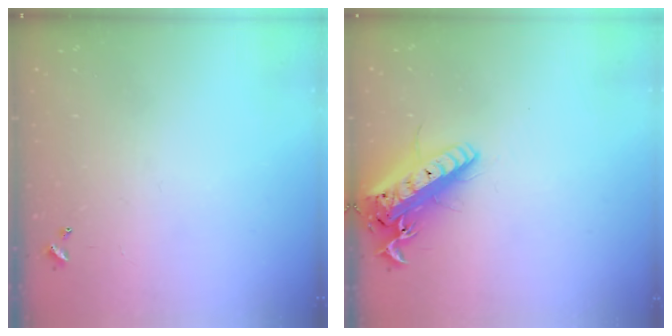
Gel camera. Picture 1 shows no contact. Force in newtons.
{"total": 19.8, "press": 19.4, "slide": 4.0}